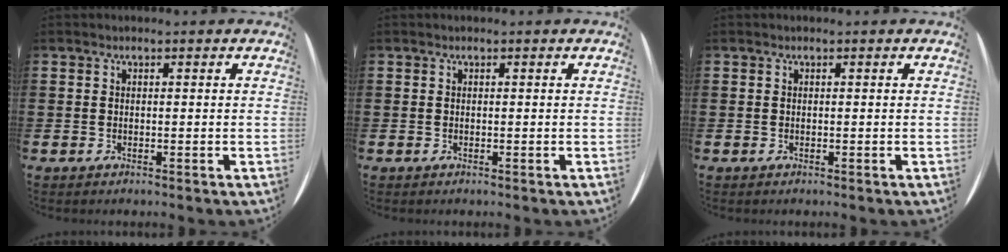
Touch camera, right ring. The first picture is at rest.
{"total": 0.0}
{"total": 0.0}